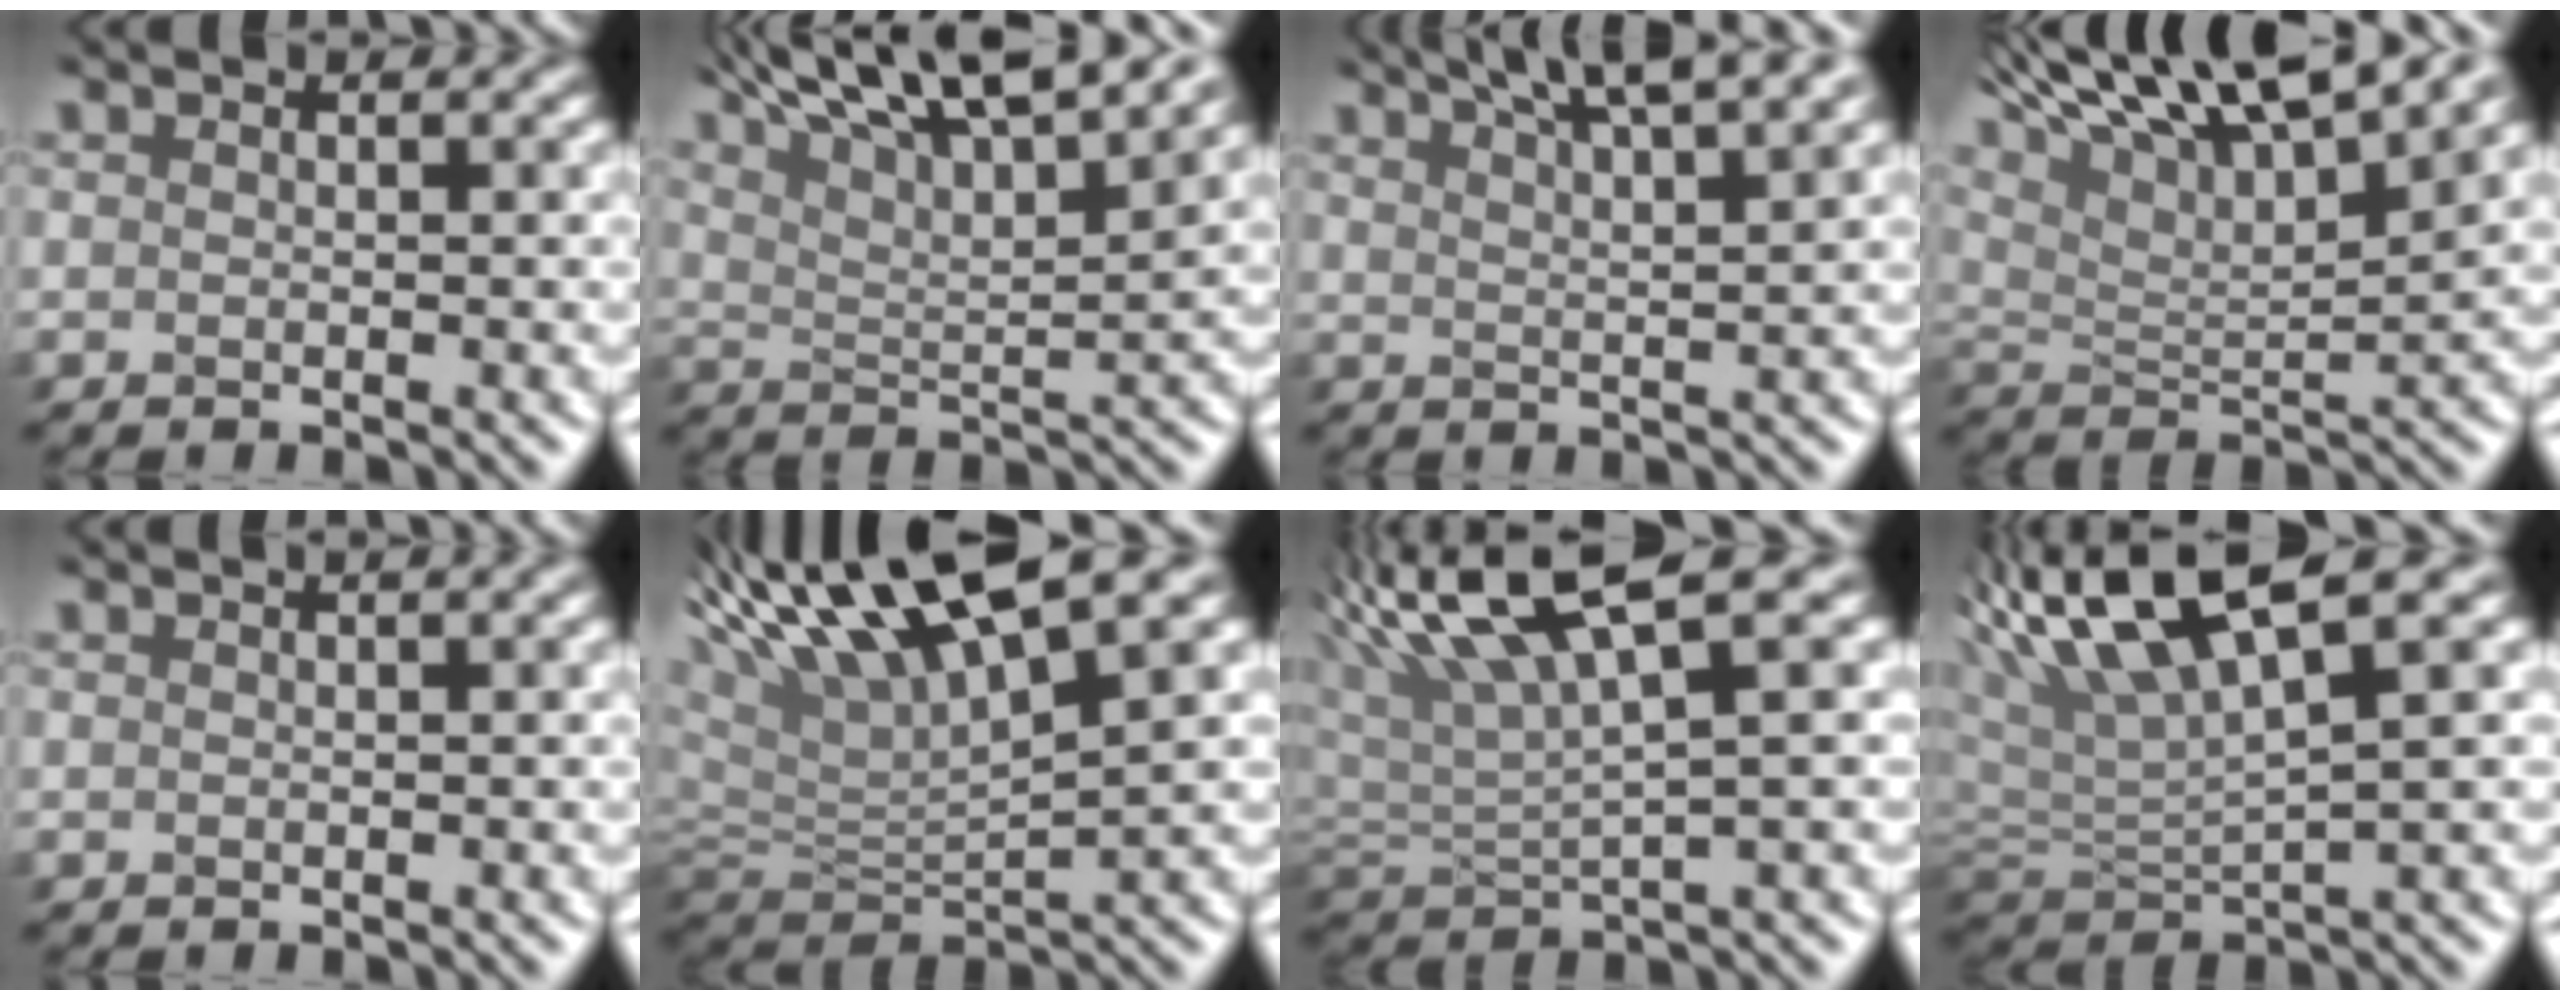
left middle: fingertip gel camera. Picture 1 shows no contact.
{"total": 13.1, "force": [9.3, 3.4, 8.6], "torque": [-0.162, 0.037, 0.132]}
{"total": 7.7, "force": [5.8, 1.4, 4.9], "torque": [-0.060, 0.031, 0.066]}
{"total": 14.0, "force": [9.5, 4.2, 9.4], "torque": [-0.198, 0.034, 0.158]}
{"total": 2.4, "force": [1.1, 1.1, 1.8], "torque": [-0.012, 0.028, 0.007]}
{"total": 11.5, "force": [6.2, 2.9, 9.3], "torque": [-0.205, 0.028, 0.129]}
{"total": 6.9, "force": [3.7, 0.9, 5.8], "torque": [-0.124, 0.022, 0.087]}
{"total": 8.5, "force": [4.3, 1.5, 7.2], "torque": [-0.154, 0.026, 0.100]}